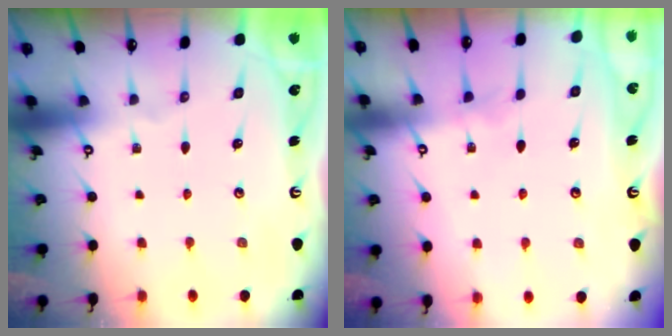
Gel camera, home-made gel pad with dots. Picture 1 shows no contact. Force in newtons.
{"total": 3.6, "press": 3.6, "slide": 0.4}